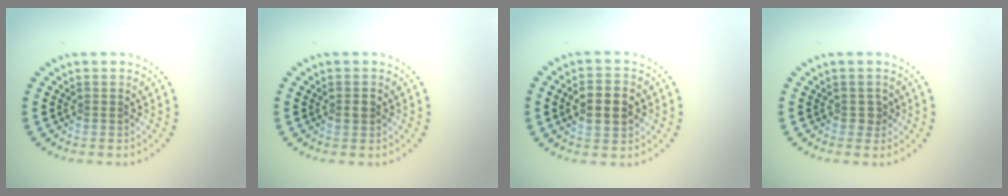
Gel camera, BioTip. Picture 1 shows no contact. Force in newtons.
{"total": 1.0, "press": 1.0, "slide": 0.1}
{"total": 4.9, "press": 4.9, "slide": 0.2}
{"total": 1.0, "press": 0.9, "slide": 0.4}